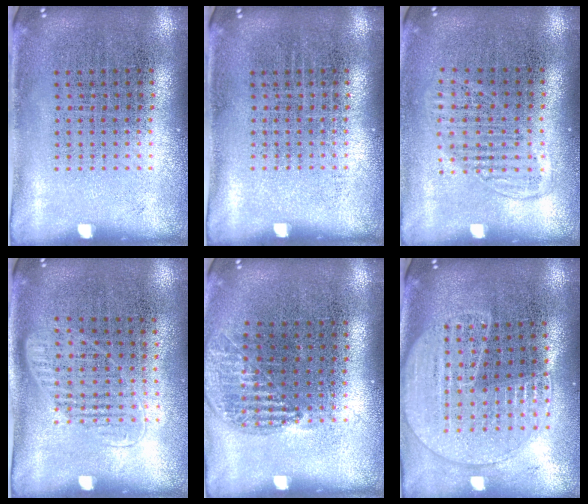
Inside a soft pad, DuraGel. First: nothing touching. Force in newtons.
{"total": 0.0}
{"total": 1.3, "press": 1.2, "slide": 0.6}
{"total": 1.2, "press": 1.0, "slide": 0.7}
{"total": 1.0, "press": 1.0, "slide": 0.0}
{"total": 1.8, "press": 1.7, "slide": 0.6}